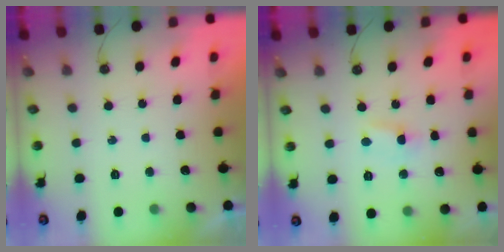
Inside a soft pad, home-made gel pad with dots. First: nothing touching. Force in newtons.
{"total": 1.7, "press": 1.7, "slide": 0.3}